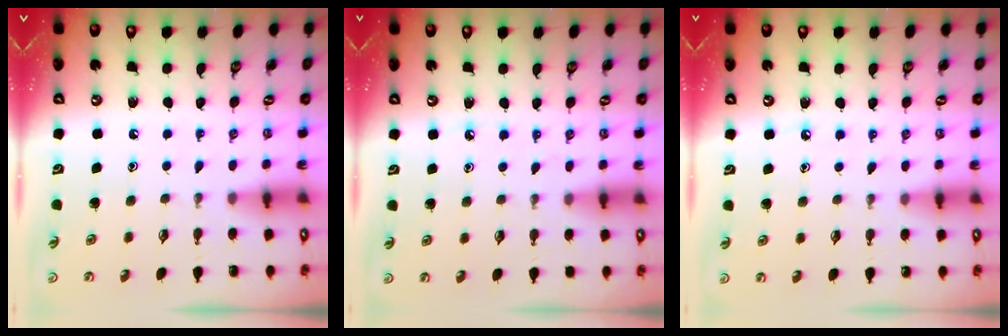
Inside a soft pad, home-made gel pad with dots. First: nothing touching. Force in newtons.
{"total": 4.9, "press": 4.9, "slide": 0.7}
{"total": 6.2, "press": 6.2, "slide": 0.7}